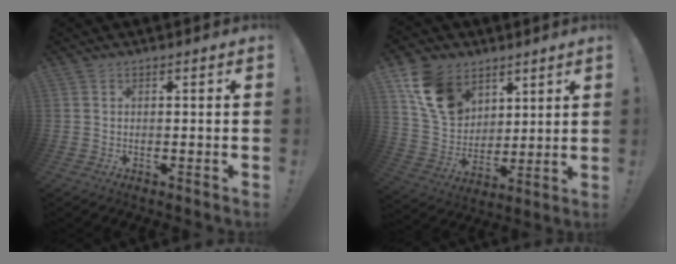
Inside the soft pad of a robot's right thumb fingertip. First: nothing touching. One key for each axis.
{"total": 15.4, "fx": 8.5, "fy": 10.9, "fz": 6.6, "tx": -0.109, "ty": -0.046, "tz": 0.171}